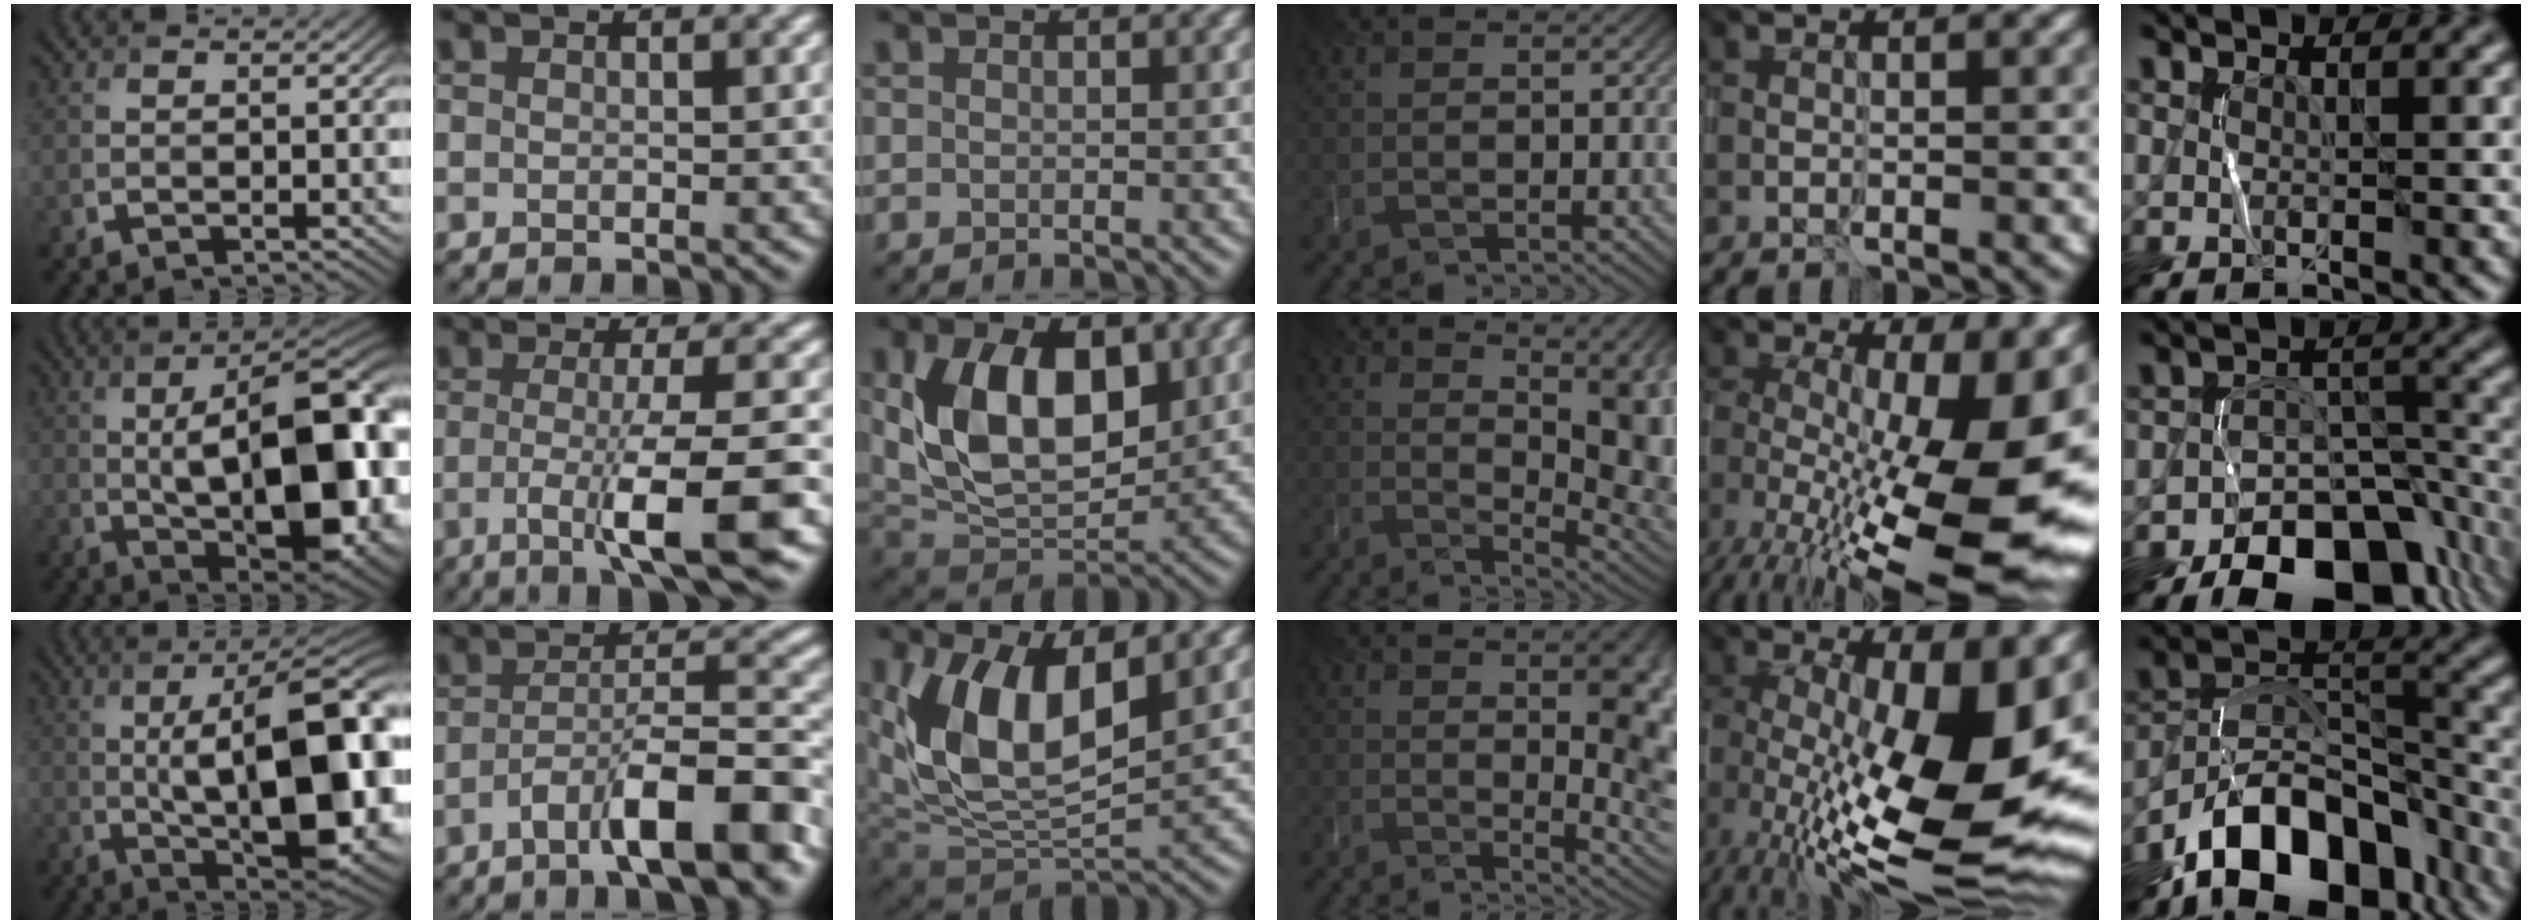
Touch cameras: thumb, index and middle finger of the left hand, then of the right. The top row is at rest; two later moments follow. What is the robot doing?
{"motion": "wrap", "object": "string"}